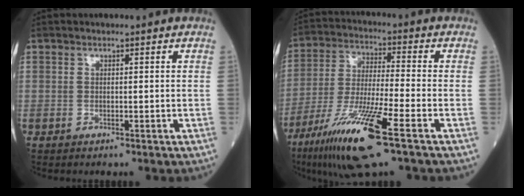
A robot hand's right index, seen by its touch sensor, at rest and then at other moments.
{"total": 15.2, "force": [-8.1, 0.6, 12.9], "torque": [-0.263, -0.037, -0.148]}